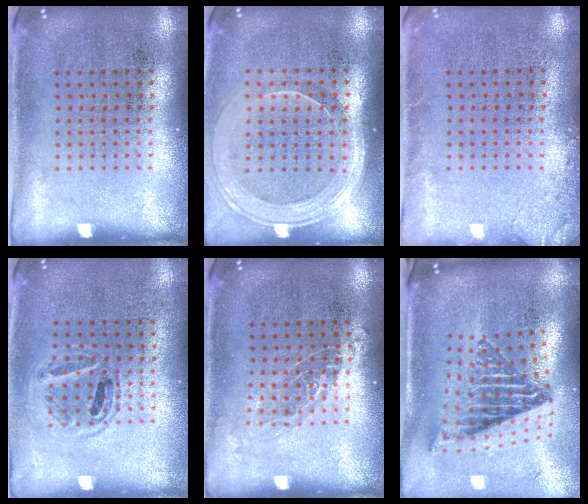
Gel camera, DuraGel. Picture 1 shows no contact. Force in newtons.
{"total": 1.8, "press": 1.7, "slide": 0.8}
{"total": 1.3, "press": 1.3, "slide": 0.2}
{"total": 0.9, "press": 0.9, "slide": 0.4}
{"total": 1.0, "press": 0.9, "slide": 0.5}
{"total": 2.3, "press": 1.5, "slide": 1.7}